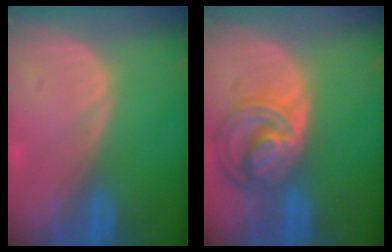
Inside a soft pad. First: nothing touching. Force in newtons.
{"total": 8.7, "press": 7.5, "slide": 4.3}